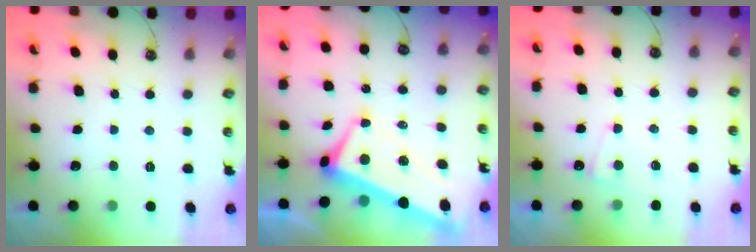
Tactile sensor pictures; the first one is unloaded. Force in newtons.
{"total": 1.7, "press": 1.1, "slide": 1.3}
{"total": 1.0, "press": 0.7, "slide": 0.7}